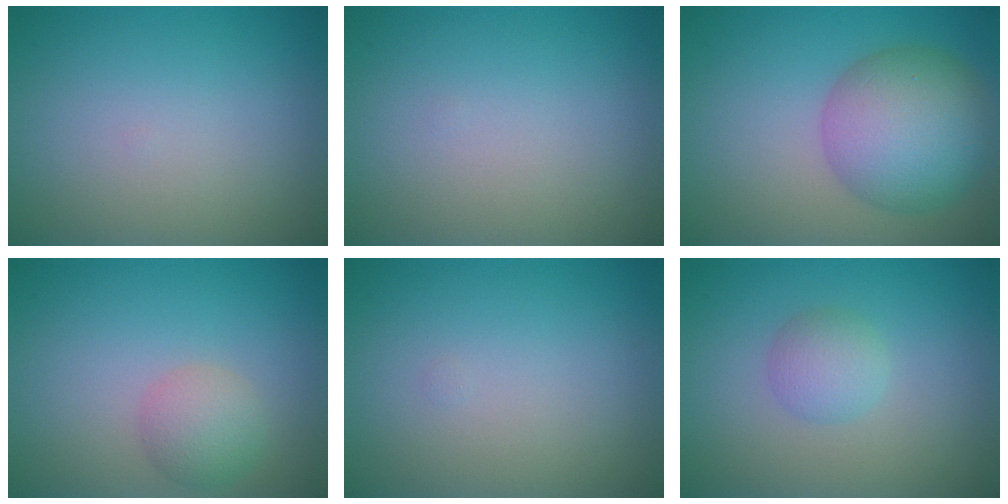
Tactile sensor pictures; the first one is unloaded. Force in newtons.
{"total": 0.0}
{"total": 8.1, "press": 8.1, "slide": 0.2}
{"total": 2.6, "press": 2.6, "slide": 0.1}
{"total": 0.0}
{"total": 2.1, "press": 2.1, "slide": 0.1}